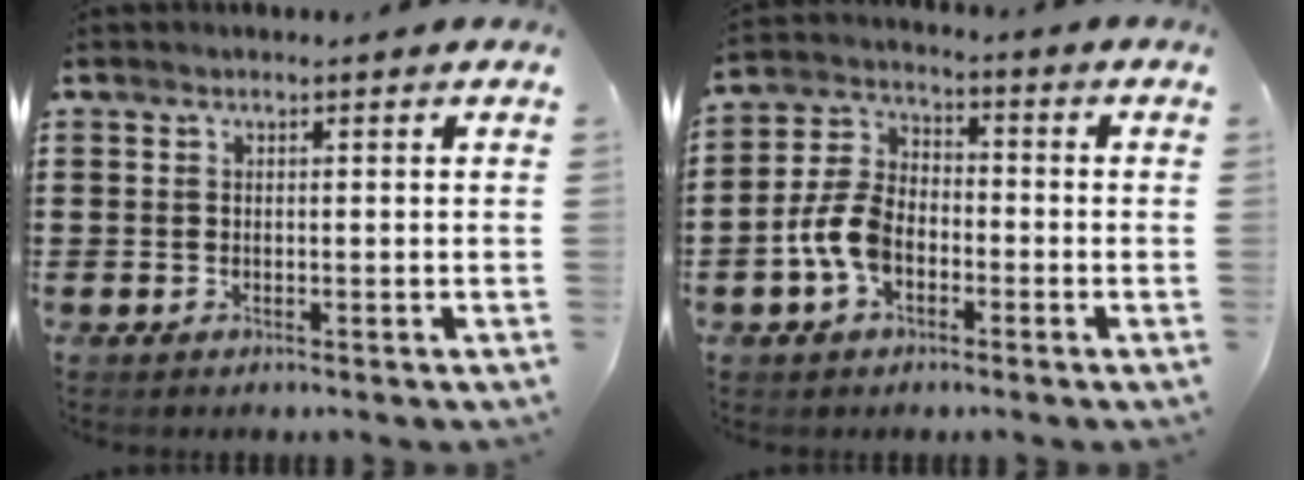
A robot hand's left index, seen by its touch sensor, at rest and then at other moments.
{"total": 7.3, "force": [-2.9, 4.5, 5.0], "torque": [-0.135, 0.004, -0.064]}